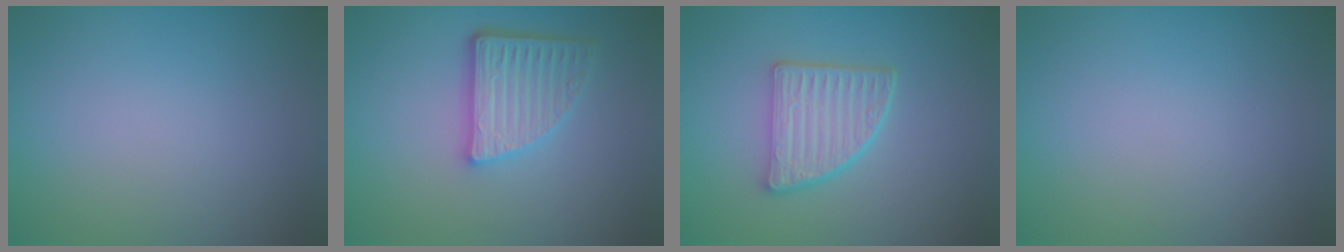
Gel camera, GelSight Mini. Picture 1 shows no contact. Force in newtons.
{"total": 4.4, "press": 3.6, "slide": 2.5}
{"total": 3.8, "press": 3.3, "slide": 1.9}
{"total": 0.0}